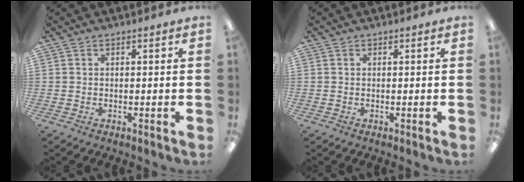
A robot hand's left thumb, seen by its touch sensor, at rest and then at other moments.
{"total": 0.0}